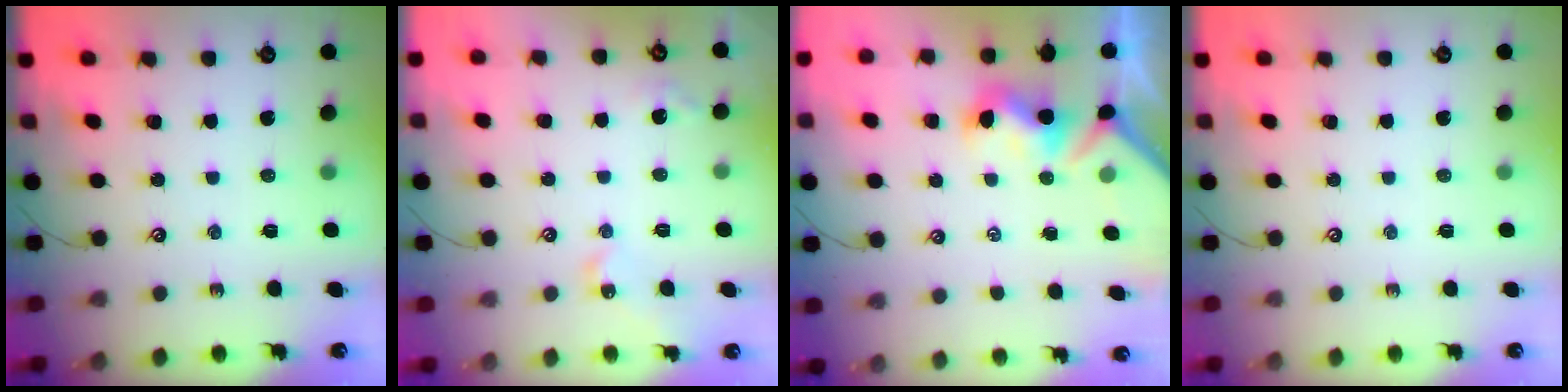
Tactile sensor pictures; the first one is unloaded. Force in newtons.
{"total": 5.5, "press": 5.5, "slide": 0.6}
{"total": 3.2, "press": 3.1, "slide": 0.8}
{"total": 0.0}